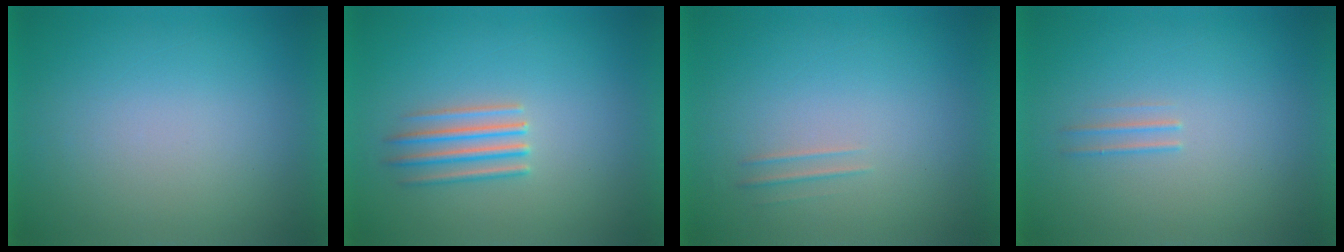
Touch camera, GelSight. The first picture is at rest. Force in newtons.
{"total": 2.9}
{"total": 1.8}
{"total": 1.9}